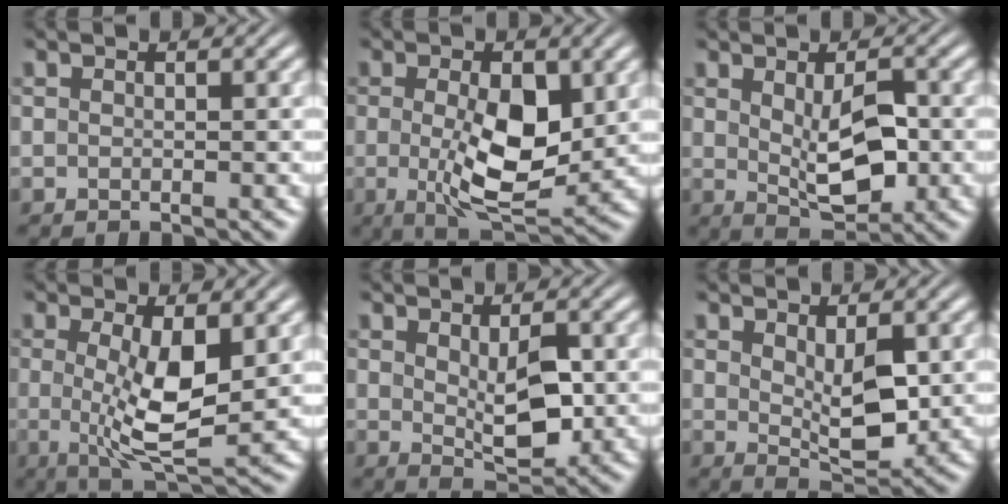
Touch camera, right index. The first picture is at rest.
{"total": 7.3, "force": [-0.6, 3.3, 6.5], "torque": [-0.116, -0.031, 0.002]}
{"total": 4.9, "force": [0.1, 2.0, 4.5], "torque": [-0.064, -0.017, 0.012]}
{"total": 6.5, "force": [0.2, 2.0, 6.1], "torque": [-0.103, -0.023, 0.011]}
{"total": 4.1, "force": [0.5, 1.4, 3.7], "torque": [-0.053, -0.019, 0.017]}
{"total": 4.1, "force": [1.0, 1.4, 3.8], "torque": [-0.051, -0.021, 0.025]}